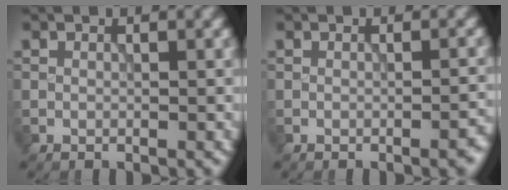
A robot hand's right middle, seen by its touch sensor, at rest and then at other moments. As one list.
[{"total": 1.8, "force": [-0.9, 0.4, 1.5], "torque": [-0.015, 0.003, -0.013]}]